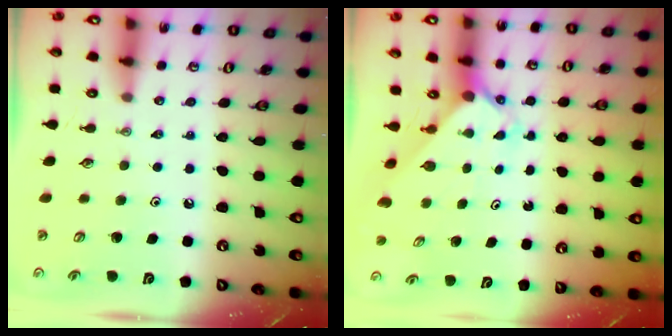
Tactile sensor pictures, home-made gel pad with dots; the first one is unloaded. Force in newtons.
{"total": 2.4, "press": 2.4, "slide": 0.2}